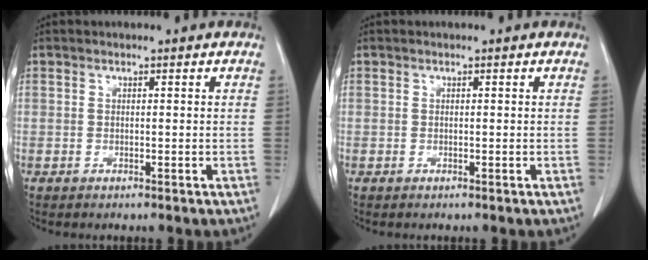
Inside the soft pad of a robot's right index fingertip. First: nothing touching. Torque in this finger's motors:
{"motor_torque": [-0.03, 0.05, 0.00, 0.00]}